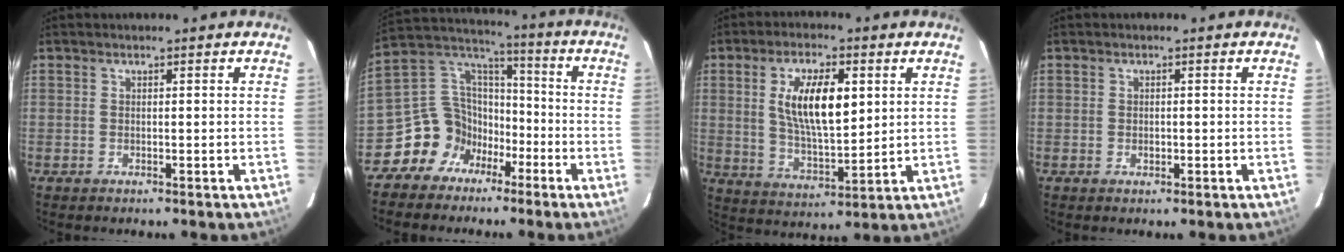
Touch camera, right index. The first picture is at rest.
{"total": 11.6, "force": [-6.6, 9.2, 2.7], "torque": [-0.068, 0.047, -0.121]}
{"total": 12.3, "force": [3.2, 4.7, 10.9], "torque": [-0.199, 0.003, 0.064]}
{"total": 1.0, "force": [-0.2, 0.8, 0.5], "torque": [-0.007, 0.000, -0.002]}